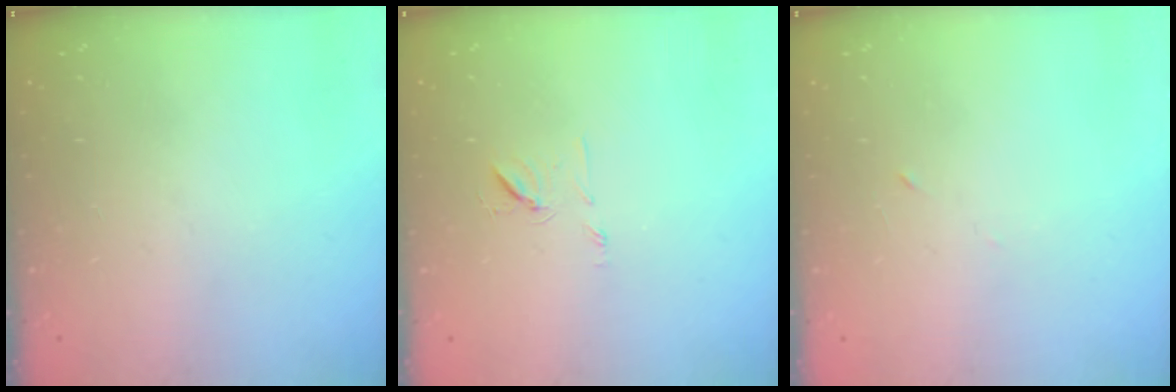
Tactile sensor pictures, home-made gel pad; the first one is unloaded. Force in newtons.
{"total": 7.2, "press": 7.2, "slide": 0.8}
{"total": 2.7, "press": 2.5, "slide": 1.0}